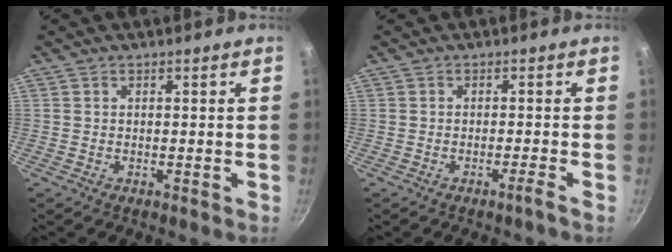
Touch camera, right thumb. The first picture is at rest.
{"total": 1.4, "force": [-1.0, -0.4, 0.9], "torque": [-0.024, 0.010, -0.016]}